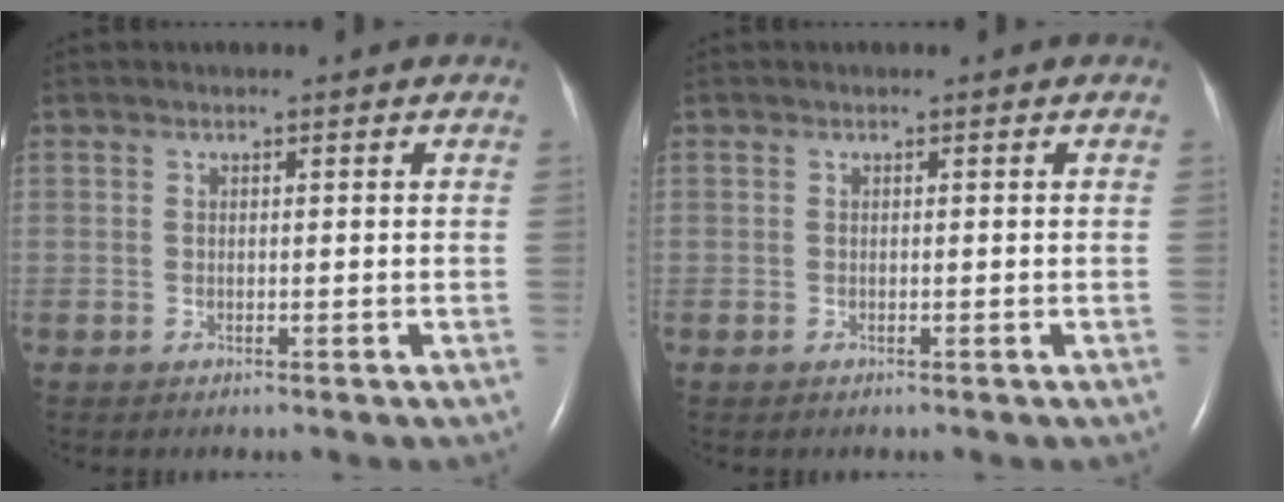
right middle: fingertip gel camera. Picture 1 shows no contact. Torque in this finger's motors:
{"motor_torque": [0.66, 0.13, 0.05, 0.05]}